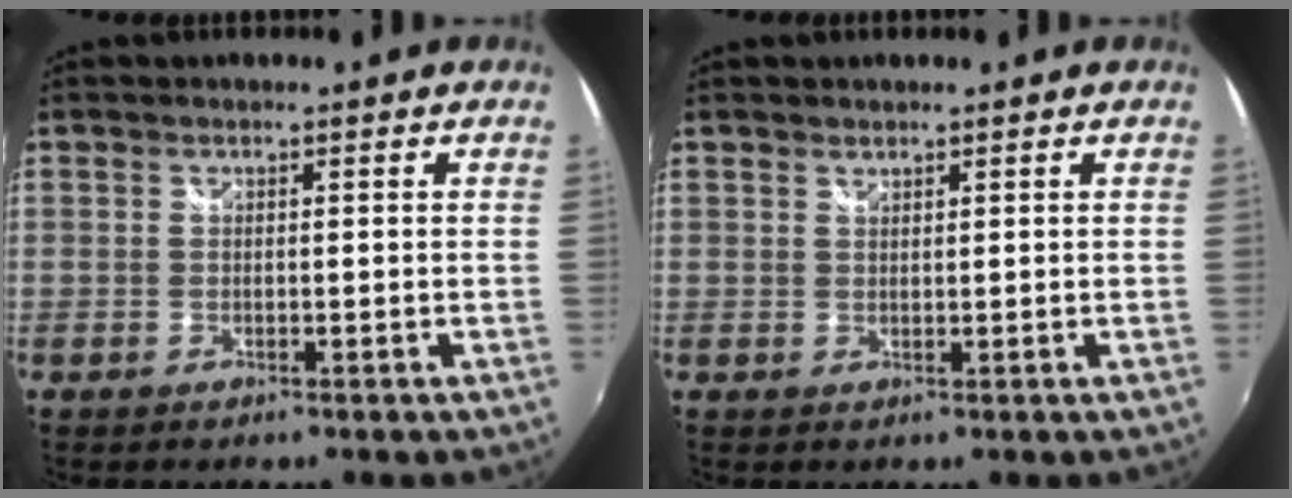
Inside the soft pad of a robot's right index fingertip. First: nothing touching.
{"total": 0.9, "force": [0.8, 0.2, 0.2], "torque": [-0.002, 0.001, 0.015]}